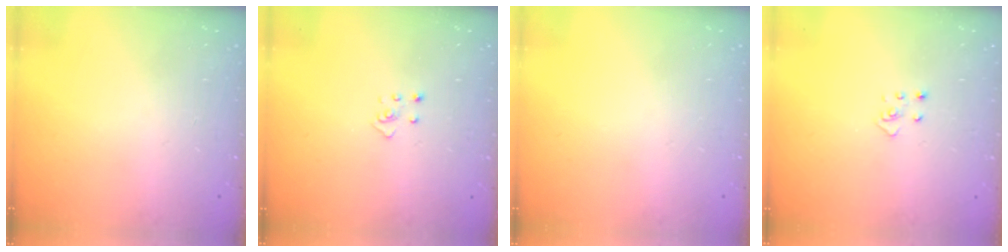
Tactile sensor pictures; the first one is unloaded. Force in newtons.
{"total": 2.5, "press": 2.4, "slide": 0.3}
{"total": 0.0}
{"total": 3.3, "press": 3.3, "slide": 0.3}